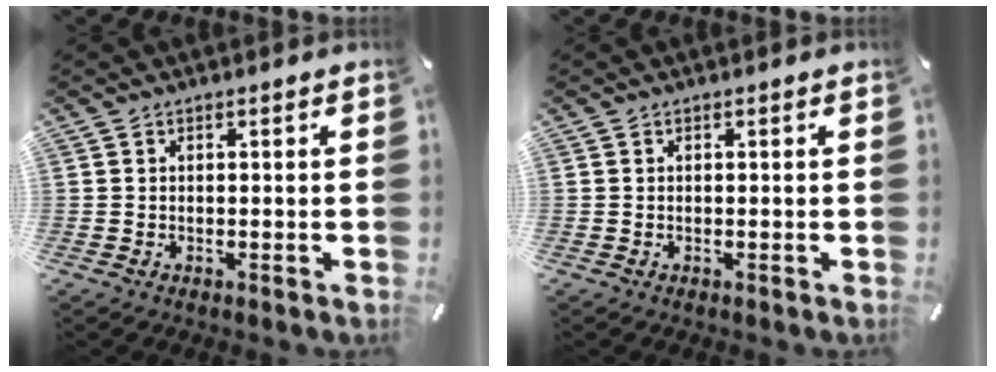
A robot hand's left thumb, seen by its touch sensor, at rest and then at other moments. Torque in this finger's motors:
{"motor_torque": [0.00, 0.00, 0.00, 0.00, 0.00]}